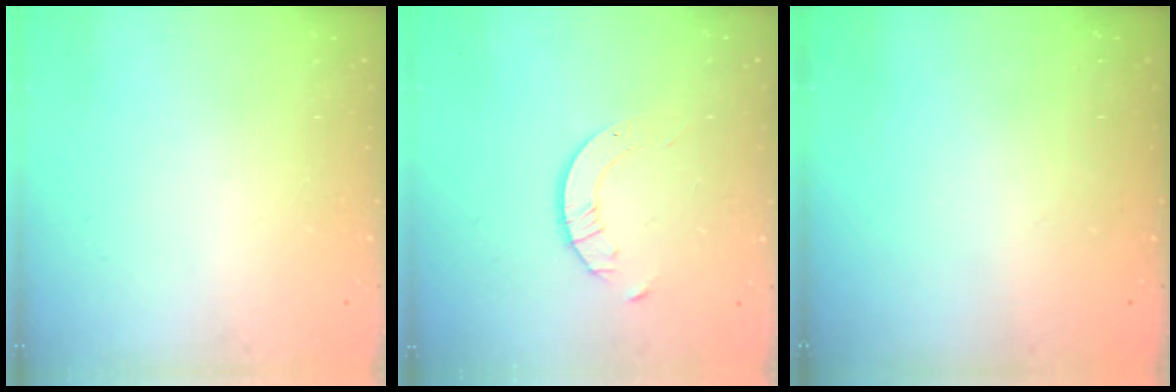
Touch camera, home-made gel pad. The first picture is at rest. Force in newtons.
{"total": 2.1, "press": 2.1, "slide": 0.2}
{"total": 0.0}